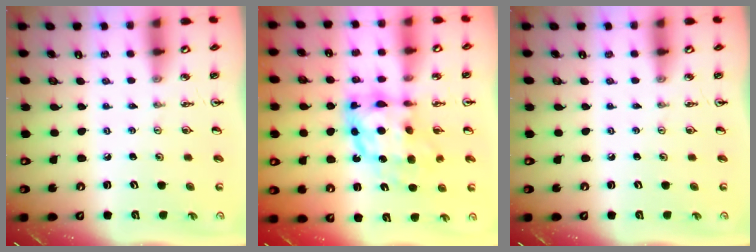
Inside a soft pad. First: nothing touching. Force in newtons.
{"total": 11.5, "press": 11.4, "slide": 0.9}
{"total": 0.0}